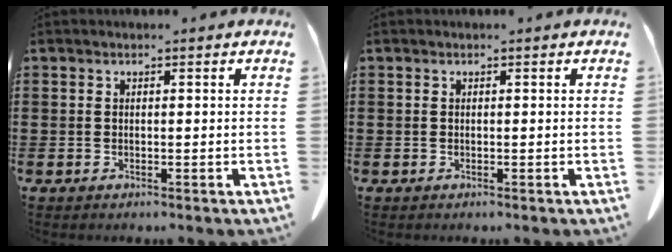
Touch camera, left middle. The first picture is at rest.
{"total": 0.0}